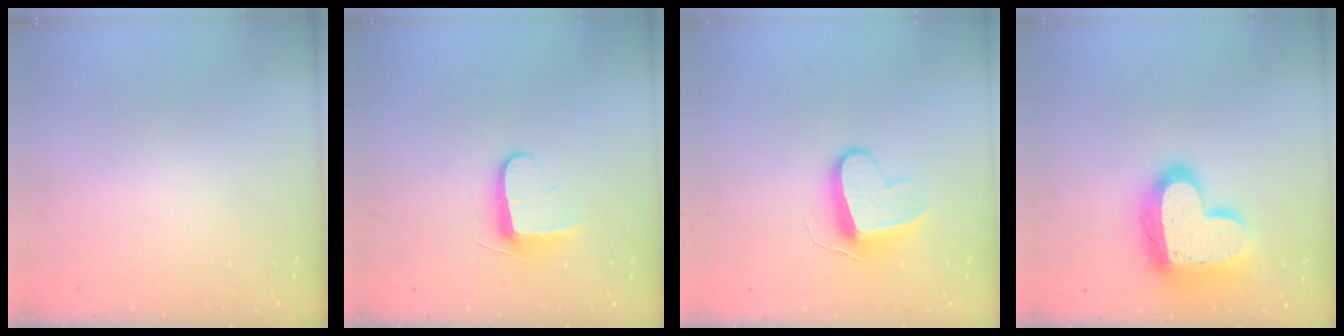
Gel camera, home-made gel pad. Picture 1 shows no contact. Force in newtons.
{"total": 8.7, "press": 8.6, "slide": 1.4}
{"total": 10.3, "press": 10.2, "slide": 1.2}
{"total": 20.4, "press": 20.3, "slide": 1.6}